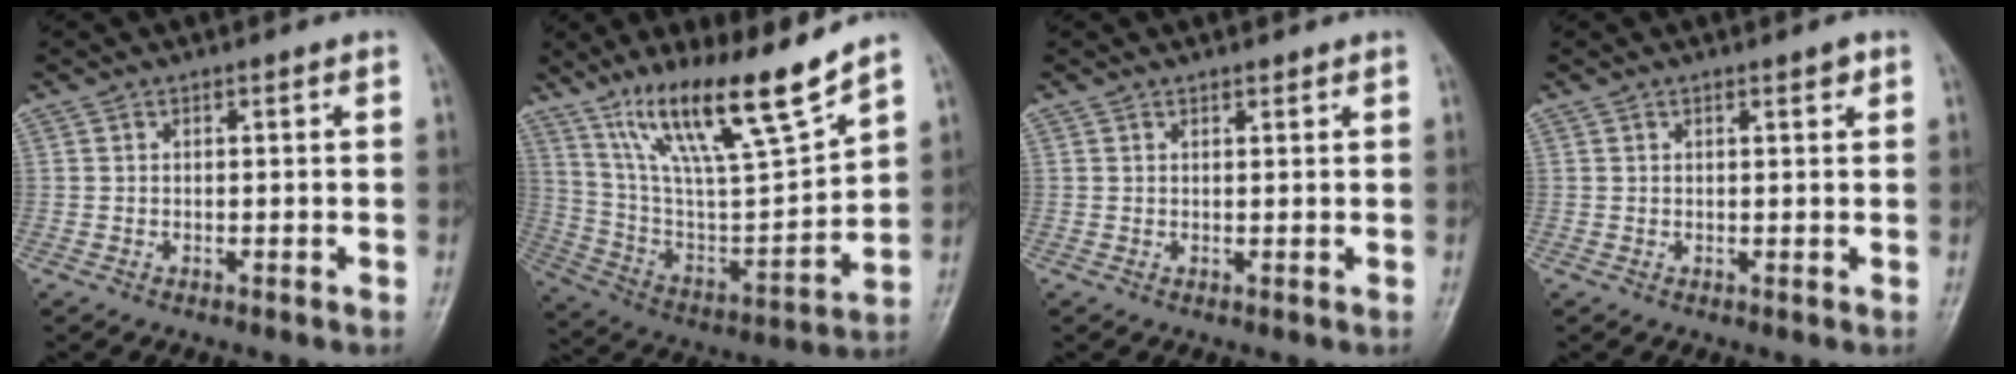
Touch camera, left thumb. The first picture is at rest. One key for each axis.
{"total": 20.2, "fx": 14.1, "fy": 2.9, "fz": 14.2, "tx": -0.223, "ty": -0.064, "tz": 0.261}
{"total": 1.0, "fx": 0.9, "fy": 0.4, "fz": 0.3, "tx": -0.003, "ty": -0.006, "tz": 0.013}
{"total": 1.4, "fx": 0.8, "fy": 0.3, "fz": 1.0, "tx": -0.013, "ty": -0.003, "tz": 0.012}